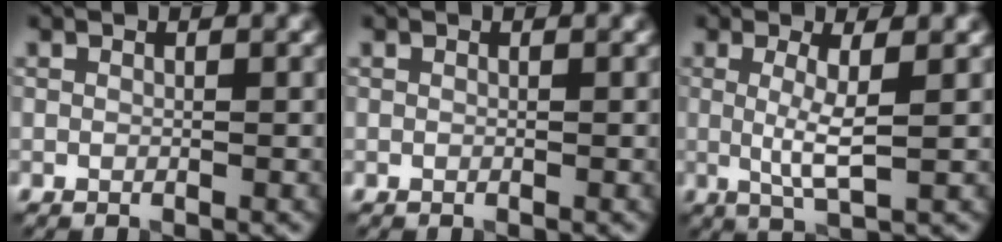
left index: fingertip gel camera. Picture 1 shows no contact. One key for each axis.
{"total": 0.0}
{"total": 3.7, "fx": 0.4, "fy": 0.7, "fz": 3.6, "tx": -0.067, "ty": -0.007, "tz": 0.007}